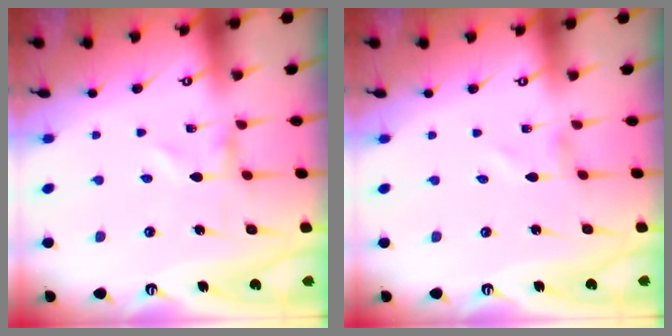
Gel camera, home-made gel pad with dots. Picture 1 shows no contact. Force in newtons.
{"total": 1.4, "press": 1.4, "slide": 0.1}